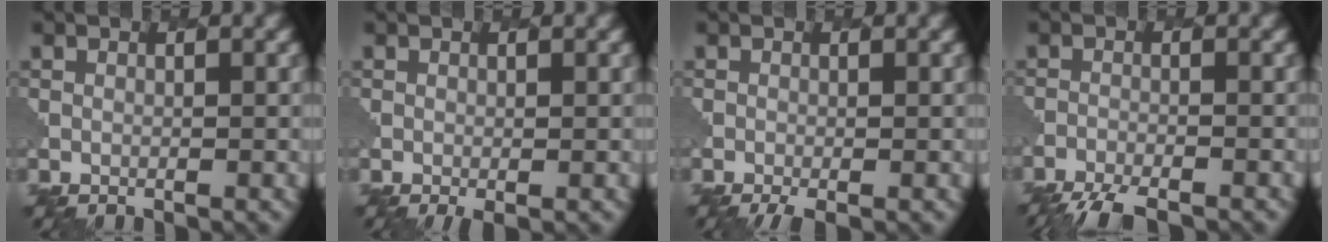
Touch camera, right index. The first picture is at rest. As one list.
[{"total": 1.4, "force": [-0.5, 0.3, 1.2], "torque": [-0.019, -0.002, -0.008]}, {"total": 1.9, "force": [-1.3, 0.3, 1.4], "torque": [-0.021, 0.001, -0.023]}, {"total": 5.7, "force": [-5.3, 0.8, 1.7], "torque": [-0.038, -0.017, -0.087]}]